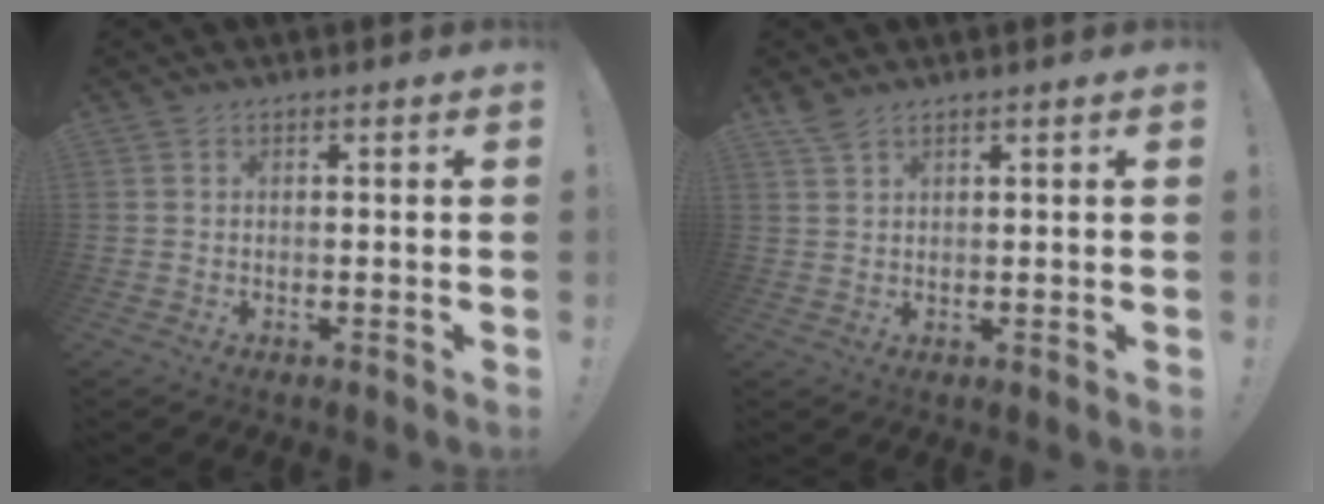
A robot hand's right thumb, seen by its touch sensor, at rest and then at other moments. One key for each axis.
{"total": 2.8, "fx": 2.3, "fy": 0.6, "fz": 1.4, "tx": -0.025, "ty": -0.015, "tz": 0.042}